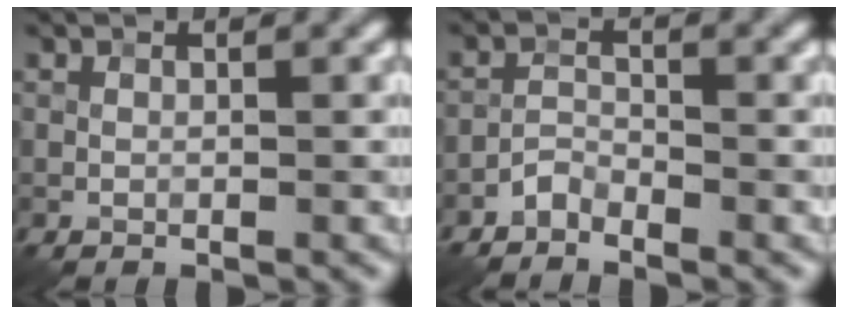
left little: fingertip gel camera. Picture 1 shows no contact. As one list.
[{"total": 1.6, "force": [-1.5, 0.4, 0.3], "torque": [-0.003, 0.008, -0.034]}]